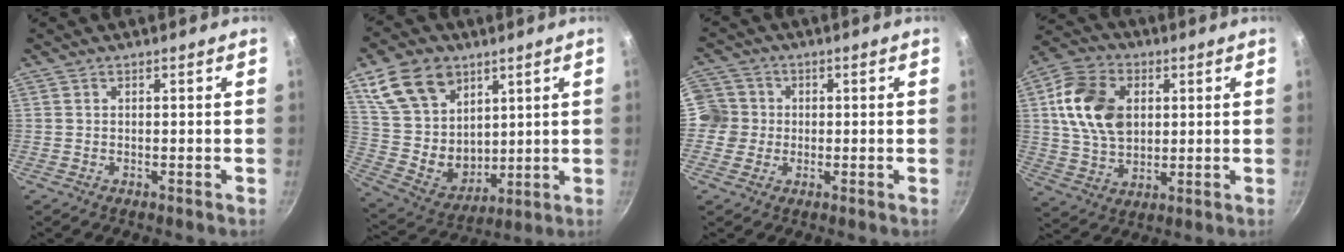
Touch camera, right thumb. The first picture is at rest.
{"total": 18.5, "force": [8.8, 13.4, 9.2], "torque": [-0.127, -0.040, 0.181]}
{"total": 6.3, "force": [-0.2, 6.2, 1.3], "torque": [0.013, 0.008, -0.022]}
{"total": 14.9, "force": [2.9, 10.6, 10.0], "torque": [-0.164, -0.001, 0.050]}